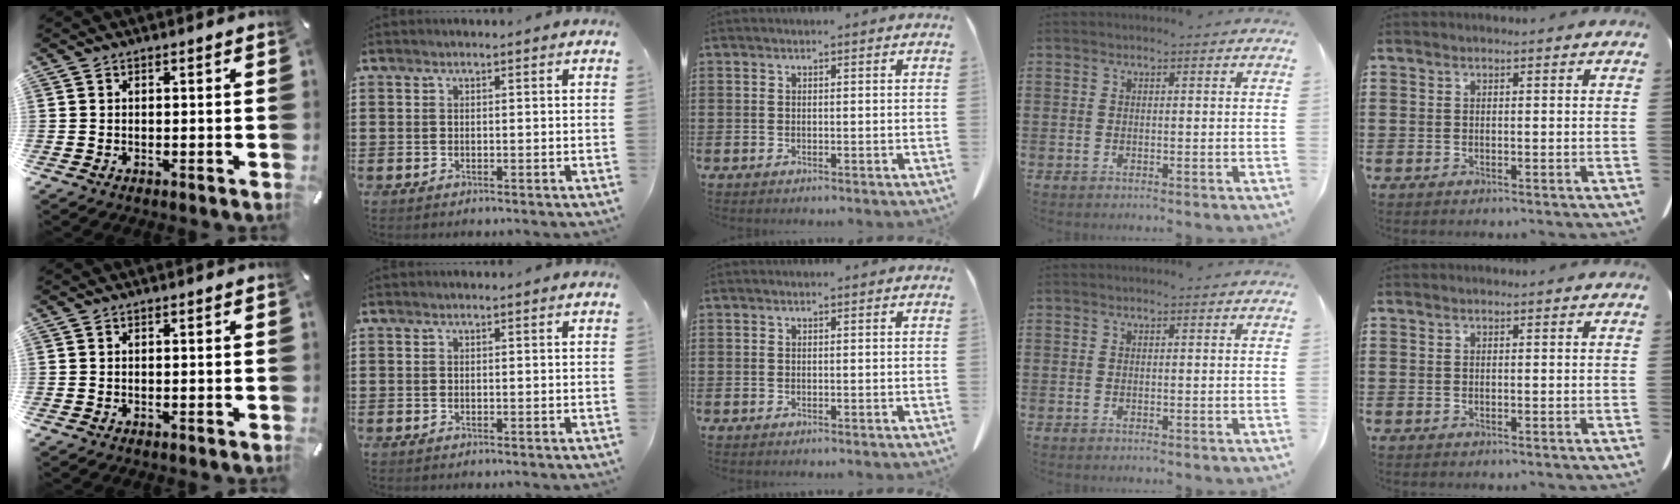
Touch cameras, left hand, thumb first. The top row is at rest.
{}